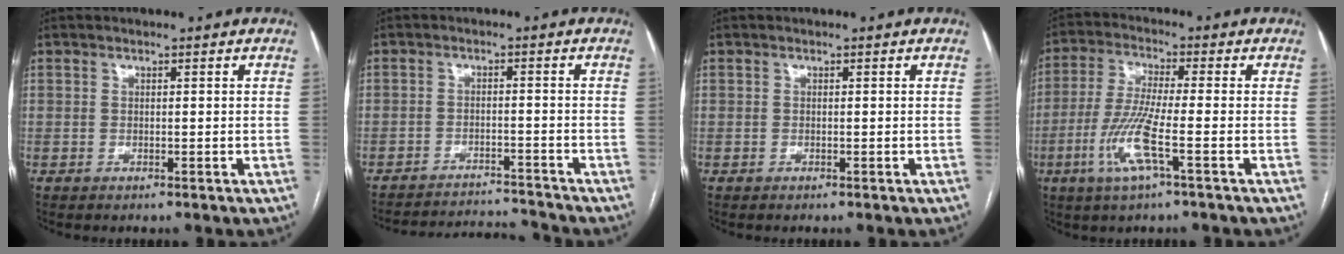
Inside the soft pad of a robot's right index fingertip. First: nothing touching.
{"total": 8.5, "force": [-8.5, 0.0, -0.1], "torque": [-0.005, 0.006, -0.128]}
{"total": 0.0}
{"total": 8.9, "force": [-3.2, 0.0, 8.3], "torque": [-0.176, -0.012, -0.067]}